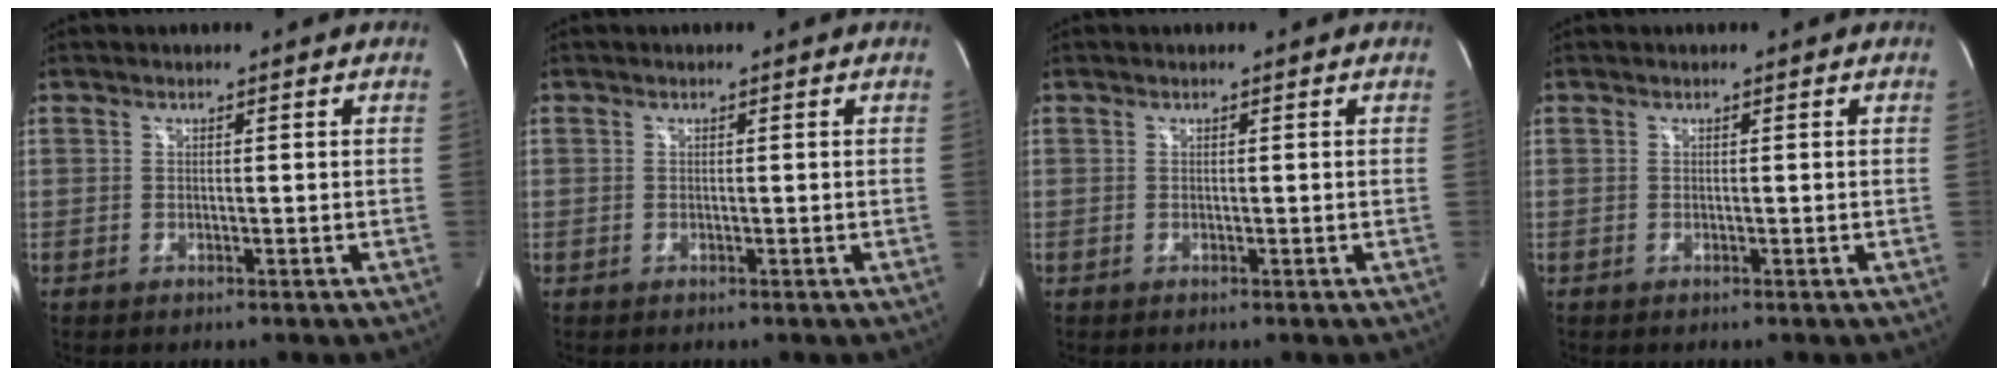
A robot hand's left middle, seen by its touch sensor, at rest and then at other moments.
{"total": 0.0}
{"total": 0.0}
{"total": 0.0}